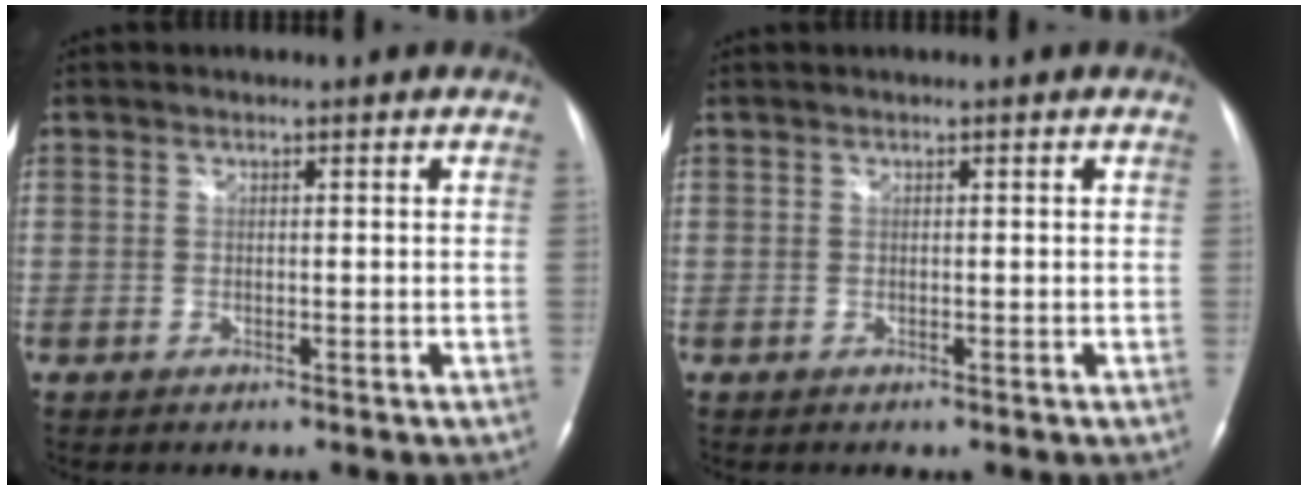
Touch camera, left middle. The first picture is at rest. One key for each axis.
{"total": 0.0}